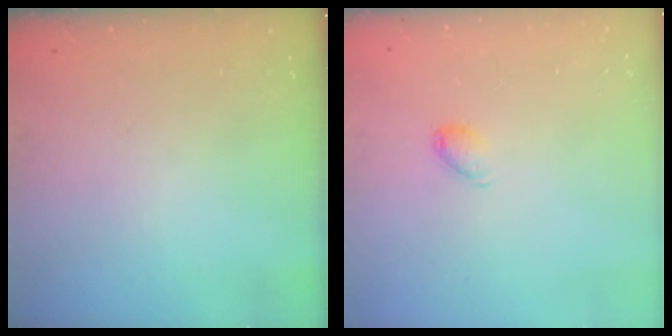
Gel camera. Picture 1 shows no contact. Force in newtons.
{"total": 5.7, "press": 5.7, "slide": 0.6}